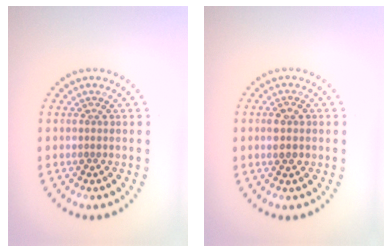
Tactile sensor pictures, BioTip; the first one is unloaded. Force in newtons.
{"total": 2.4, "press": 2.4, "slide": 0.1}